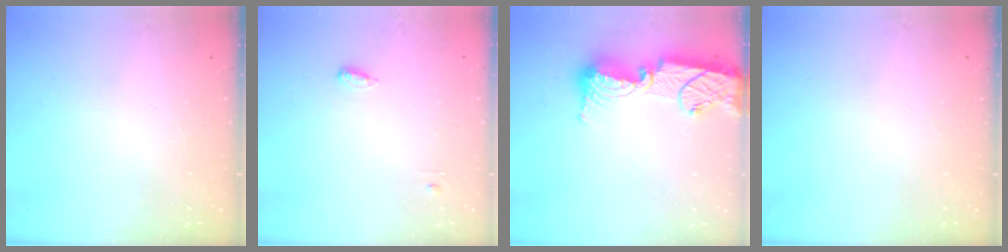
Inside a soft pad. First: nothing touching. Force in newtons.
{"total": 3.7, "press": 3.6, "slide": 1.0}
{"total": 16.0, "press": 15.9, "slide": 1.4}
{"total": 0.0}